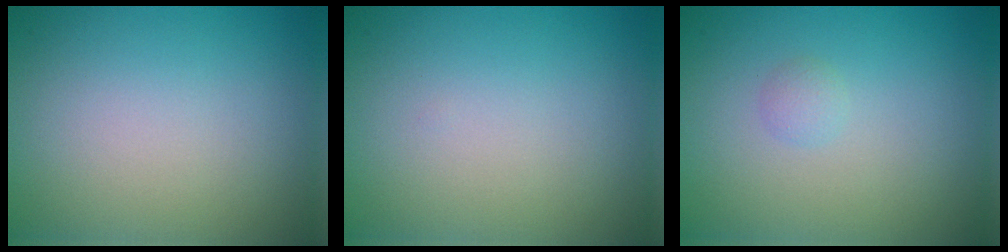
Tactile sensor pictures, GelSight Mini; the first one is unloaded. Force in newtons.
{"total": 0.0}
{"total": 0.8, "press": 0.8, "slide": 0.1}